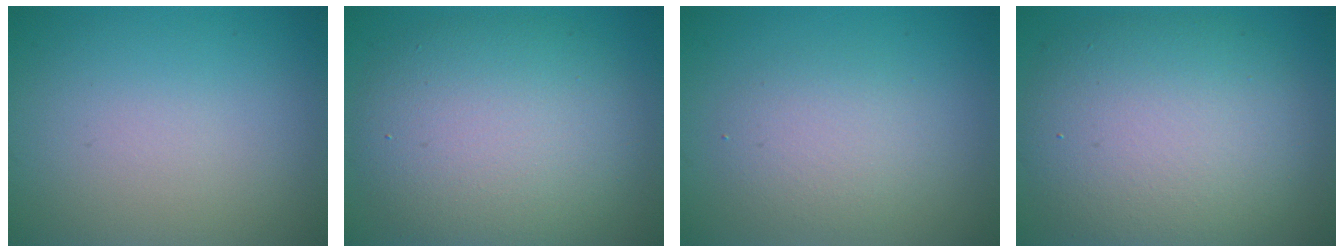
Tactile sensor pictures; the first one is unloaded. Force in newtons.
{"total": 8.9, "press": 8.9, "slide": 0.3}
{"total": 2.6, "press": 2.6, "slide": 0.1}
{"total": 9.4, "press": 9.4, "slide": 0.6}